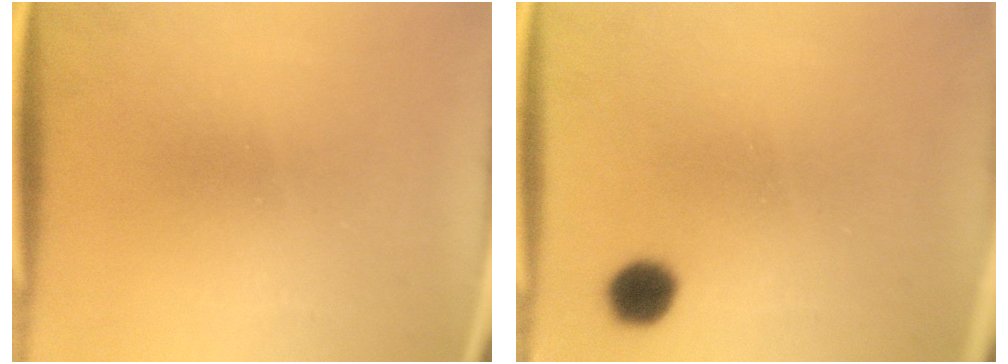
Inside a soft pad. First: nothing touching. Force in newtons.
{"total": 4.8}